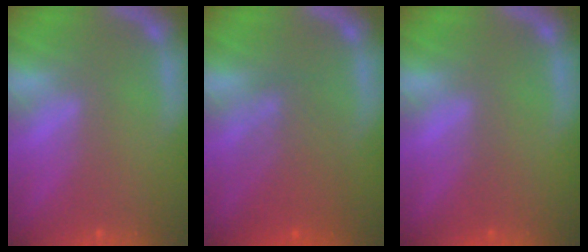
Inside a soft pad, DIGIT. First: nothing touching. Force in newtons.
{"total": 5.1}
{"total": 1.0}